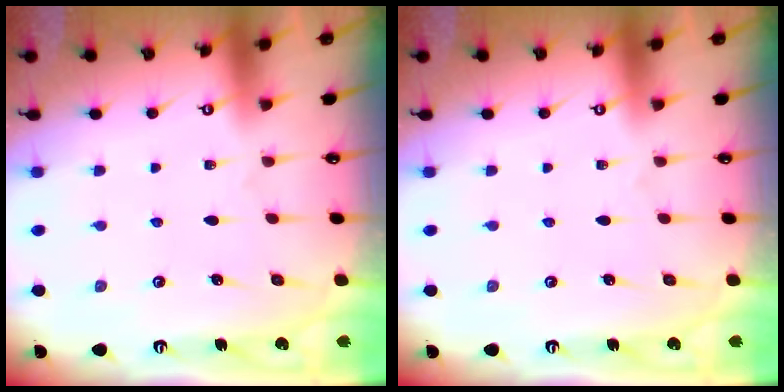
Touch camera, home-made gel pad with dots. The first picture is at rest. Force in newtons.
{"total": 0.0}